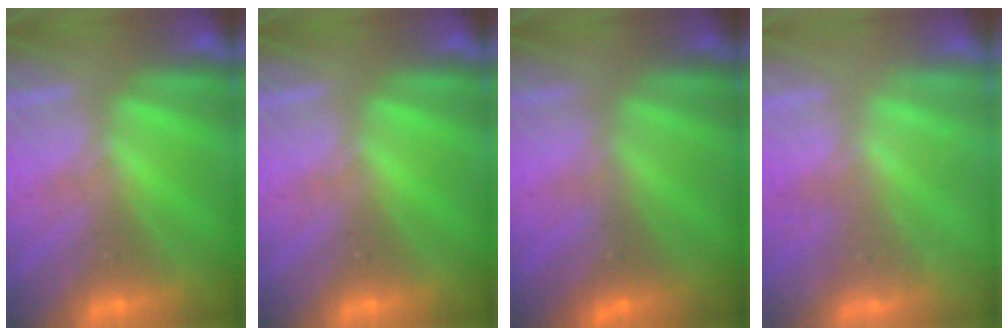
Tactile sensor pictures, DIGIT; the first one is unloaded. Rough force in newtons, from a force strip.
{"total": 0.0}
{"total": 4.5}
{"total": 2.2}